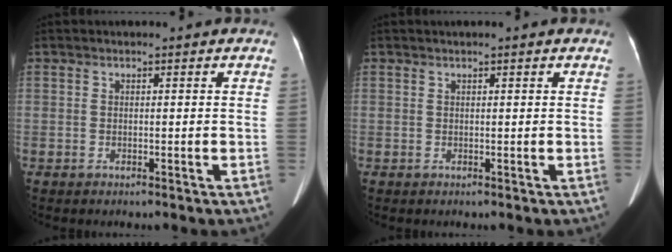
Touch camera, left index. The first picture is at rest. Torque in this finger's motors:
{"motor_torque": [-0.02, 0.05, -0.43, -0.14]}